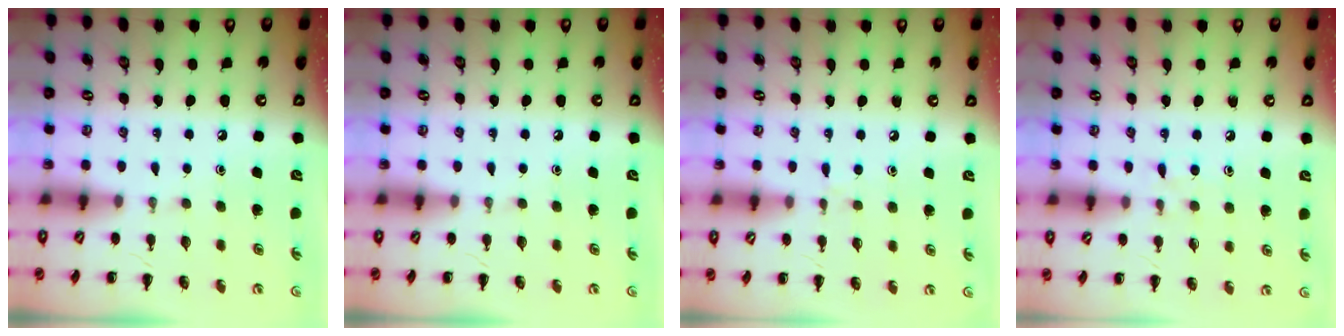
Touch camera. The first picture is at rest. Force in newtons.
{"total": 0.0}
{"total": 3.8, "press": 3.5, "slide": 1.4}
{"total": 4.1, "press": 3.9, "slide": 1.5}